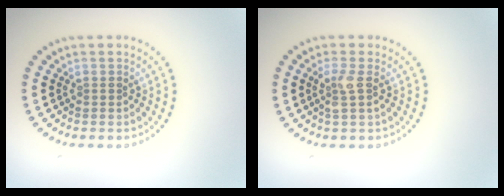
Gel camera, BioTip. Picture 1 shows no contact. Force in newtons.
{"total": 1.8, "press": 1.5, "slide": 1.0}